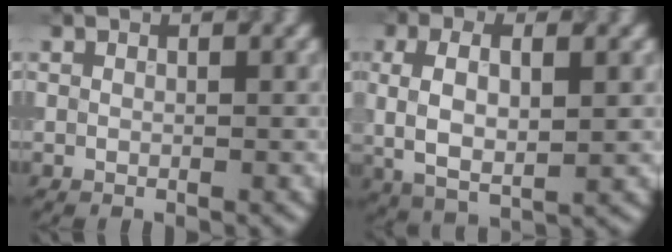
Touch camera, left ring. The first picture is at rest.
{"total": 5.6, "force": [0.6, 2.5, 5.0], "torque": [-0.099, 0.000, 0.009]}